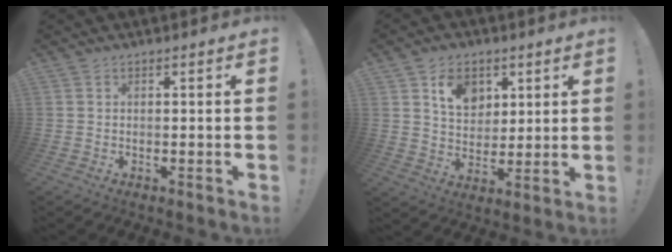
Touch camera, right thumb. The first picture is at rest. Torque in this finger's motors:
{"motor_torque": [1.04, 1.36, 0.65, 0.29, 0.02]}